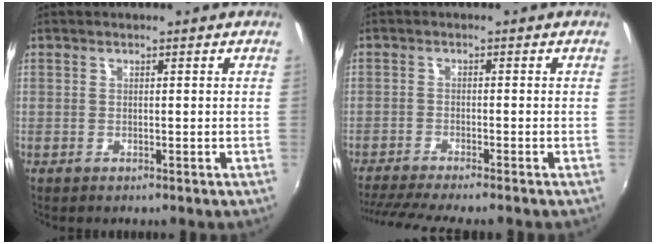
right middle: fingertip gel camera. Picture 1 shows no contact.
{"total": 8.7, "force": [-7.6, -0.2, 4.1], "torque": [-0.099, -0.029, -0.124]}